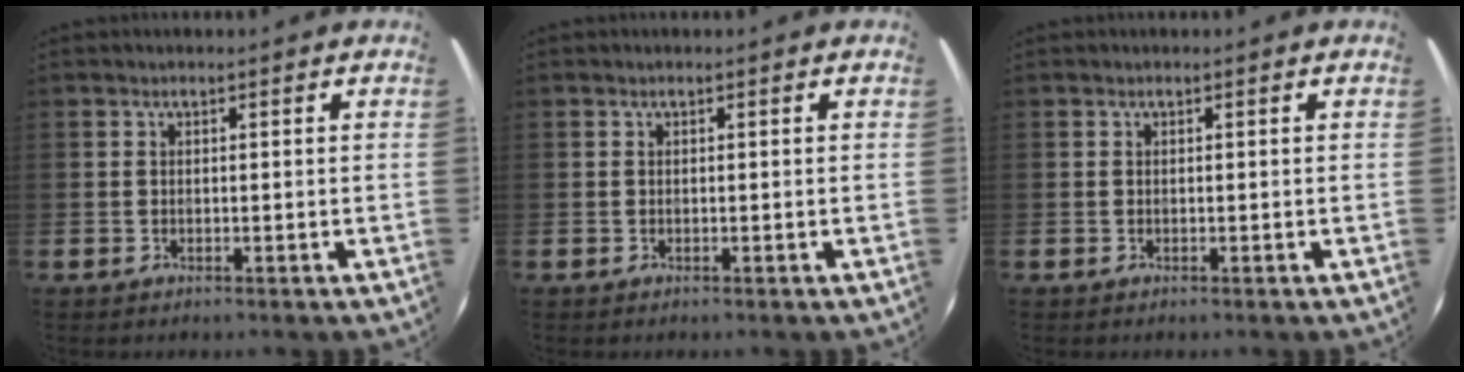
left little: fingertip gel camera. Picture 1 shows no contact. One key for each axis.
{"total": 0.0}
{"total": 0.0}